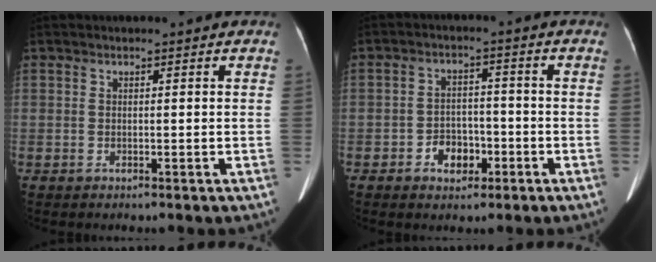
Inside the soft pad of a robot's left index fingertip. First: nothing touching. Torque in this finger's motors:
{"motor_torque": [0.11, 0.03, 0.05, 0.00]}